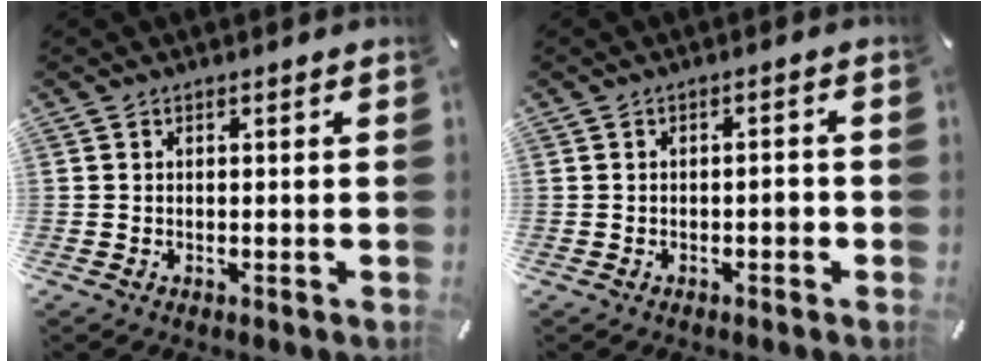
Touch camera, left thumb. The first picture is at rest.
{"total": 2.6, "force": [-0.9, 1.0, 2.2], "torque": [-0.038, 0.006, -0.017]}